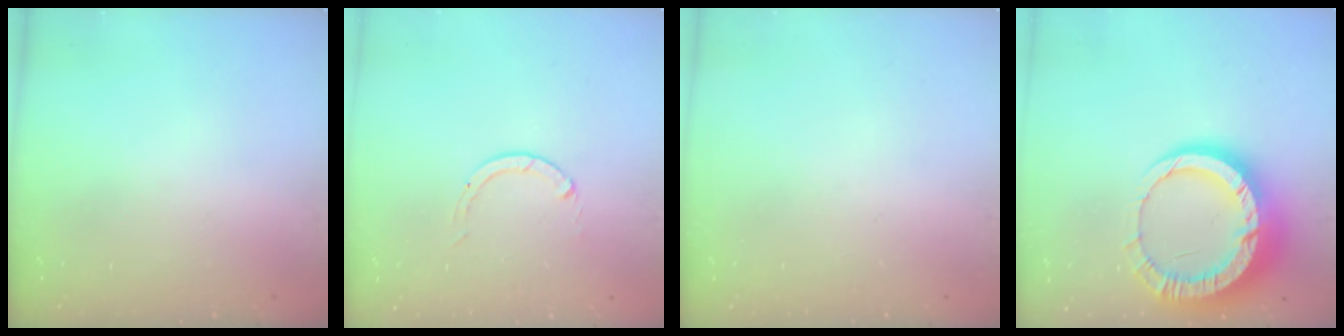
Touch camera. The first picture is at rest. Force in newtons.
{"total": 0.0}
{"total": 0.0}
{"total": 17.1, "press": 17.0, "slide": 1.9}